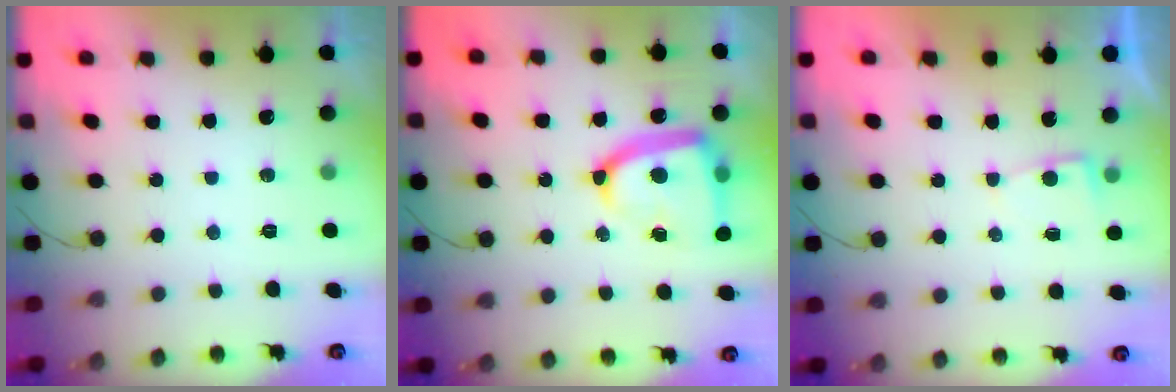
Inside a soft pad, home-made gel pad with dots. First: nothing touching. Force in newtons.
{"total": 16.4, "press": 16.4, "slide": 1.3}
{"total": 1.8, "press": 1.8, "slide": 0.2}